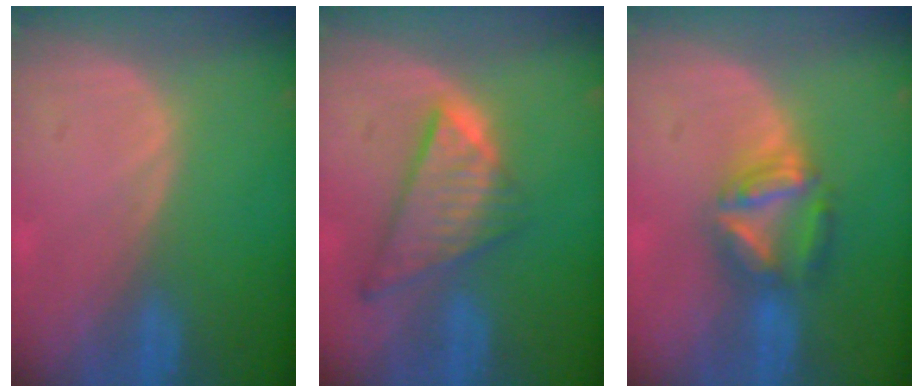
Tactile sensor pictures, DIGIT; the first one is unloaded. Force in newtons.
{"total": 8.6, "press": 7.3, "slide": 4.5}
{"total": 6.2, "press": 6.0, "slide": 1.5}